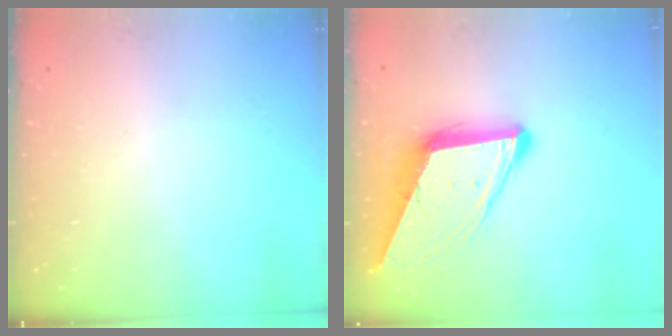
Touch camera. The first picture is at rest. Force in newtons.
{"total": 12.6, "press": 12.0, "slide": 3.9}